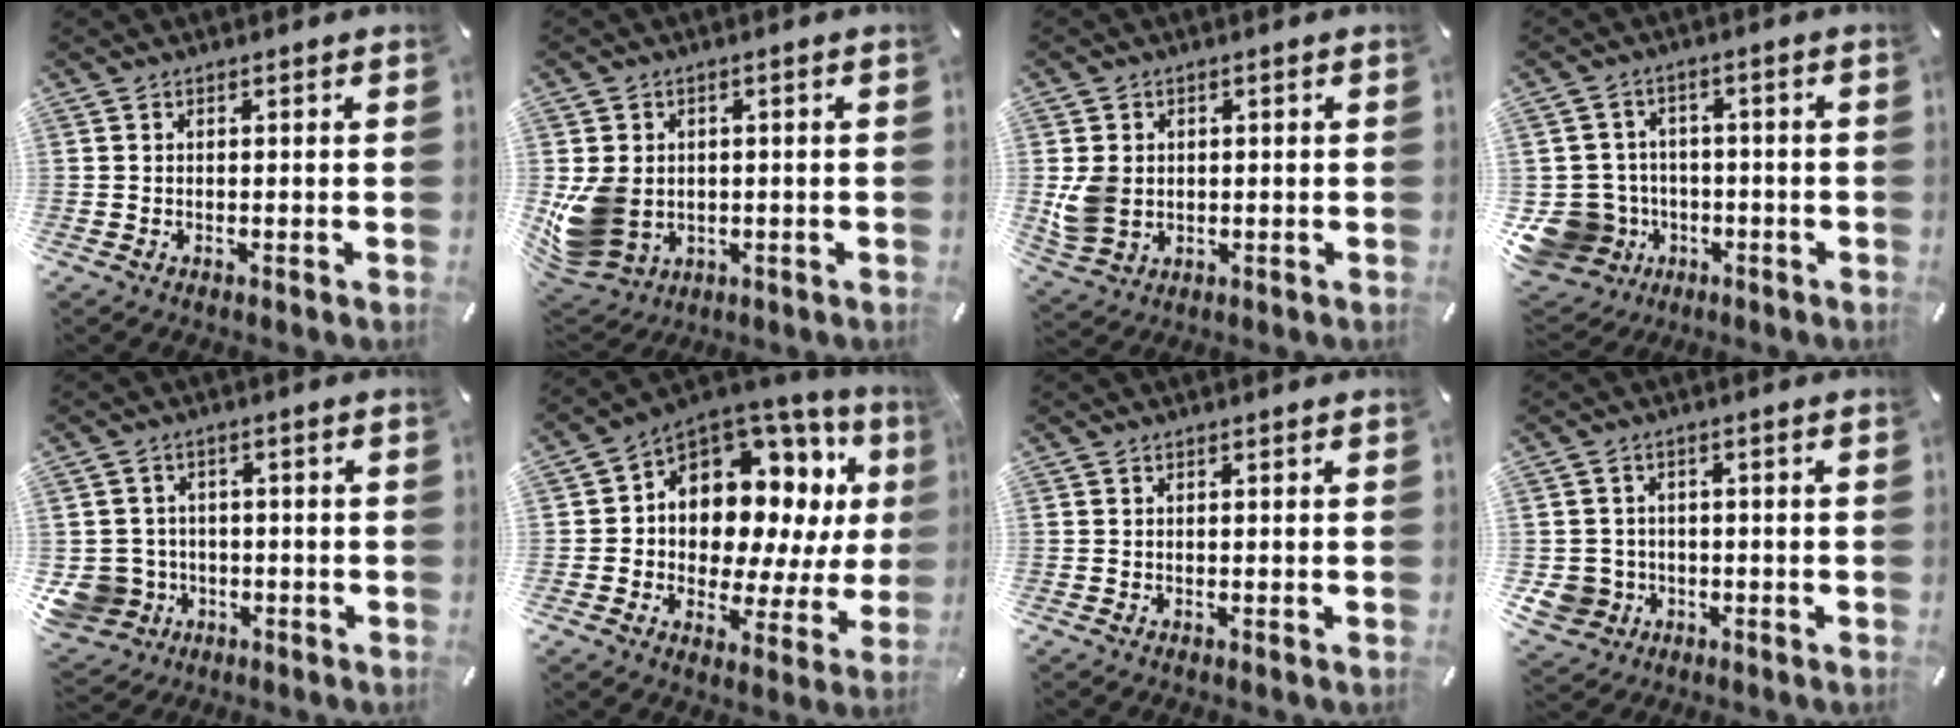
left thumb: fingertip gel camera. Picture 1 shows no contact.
{"total": 10.9, "force": [-1.2, 9.3, 5.6], "torque": [-0.129, 0.006, -0.020]}
{"total": 7.1, "force": [0.2, 6.1, 3.6], "torque": [-0.088, 0.004, 0.006]}
{"total": 11.4, "force": [-3.6, 10.3, 3.4], "torque": [-0.103, 0.027, -0.058]}
{"total": 8.2, "force": [-2.3, 7.7, 1.9], "torque": [-0.057, 0.010, -0.039]}
{"total": 11.5, "force": [4.4, 8.8, 6.0], "torque": [-0.101, -0.060, 0.081]}
{"total": 0.0}
{"total": 6.4, "force": [-1.5, 6.1, 1.3], "torque": [-0.057, 0.011, -0.025]}